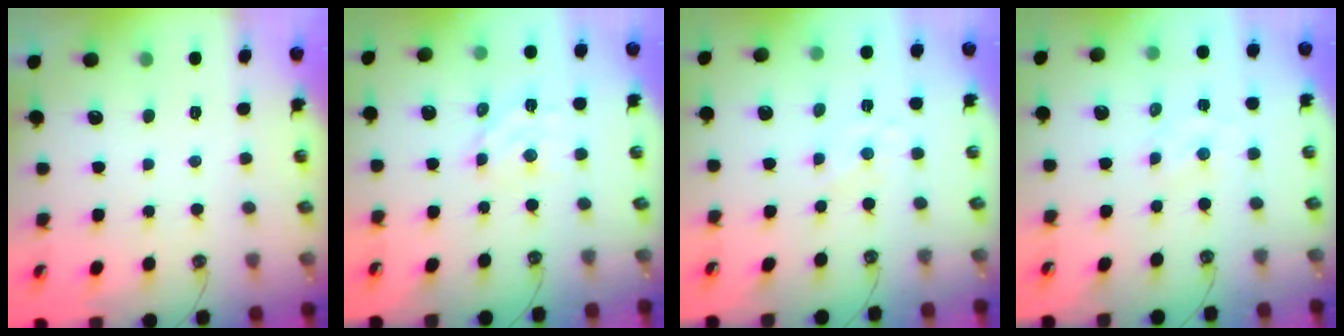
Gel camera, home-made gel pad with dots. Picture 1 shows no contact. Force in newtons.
{"total": 6.1, "press": 6.0, "slide": 1.2}
{"total": 0.0}
{"total": 1.8, "press": 1.7, "slide": 0.3}